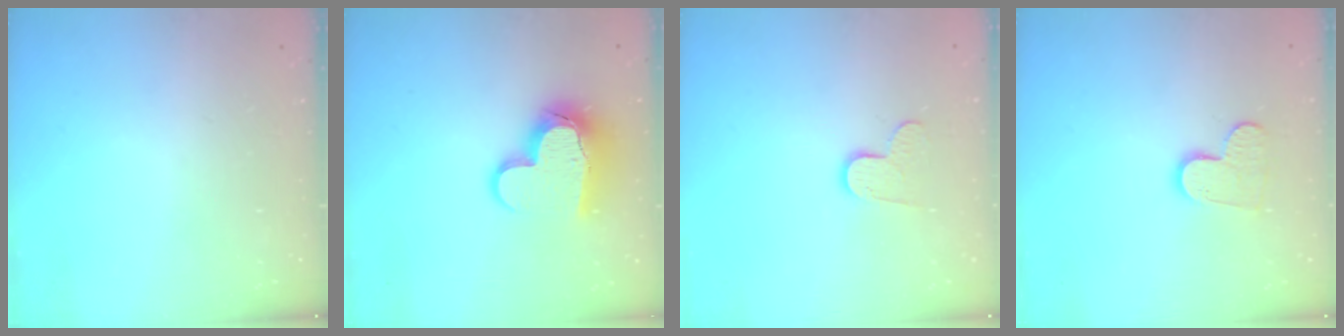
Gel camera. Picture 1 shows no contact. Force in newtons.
{"total": 14.3, "press": 14.3, "slide": 1.1}
{"total": 7.1, "press": 7.1, "slide": 0.5}
{"total": 8.9, "press": 8.9, "slide": 0.7}